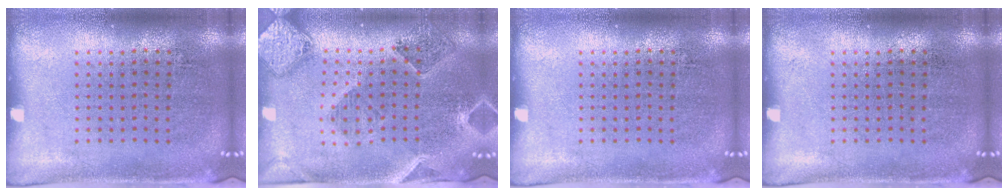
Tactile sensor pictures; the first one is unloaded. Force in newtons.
{"total": 1.5, "press": 1.4, "slide": 0.4}
{"total": 0.0}
{"total": 0.0}